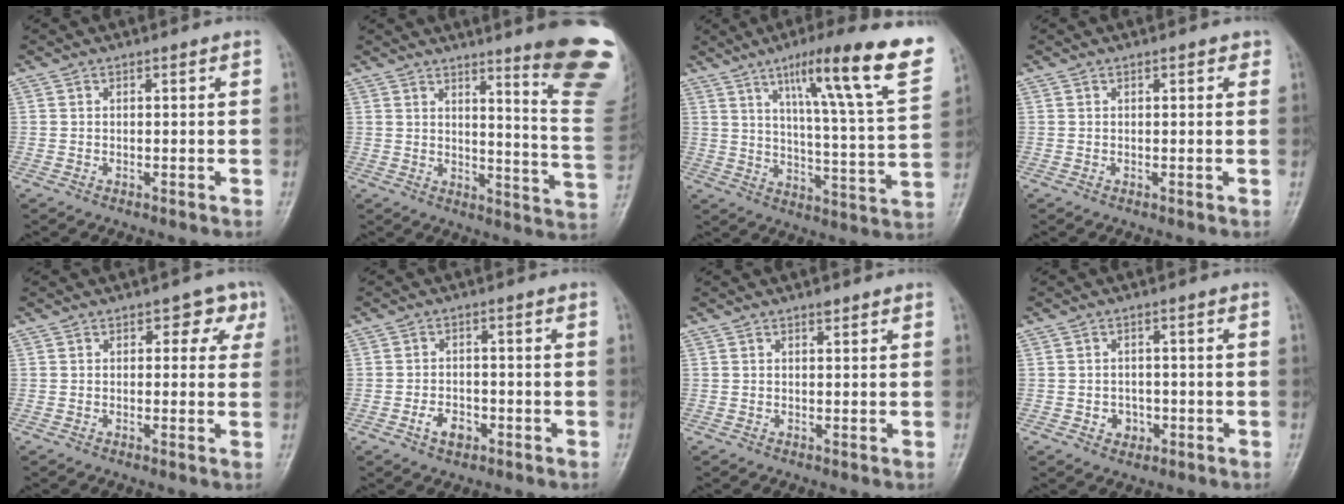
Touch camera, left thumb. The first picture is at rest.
{"total": 18.0, "force": [12.3, 1.6, 13.1], "torque": [-0.132, -0.103, 0.146]}
{"total": 22.6, "force": [12.2, 2.5, 18.8], "torque": [-0.251, -0.035, 0.178]}
{"total": 1.1, "force": [0.6, 0.6, 0.7], "torque": [-0.004, 0.000, 0.003]}
{"total": 3.9, "force": [1.5, 2.7, 2.4], "torque": [0.006, 0.000, 0.008]}
{"total": 3.8, "force": [-1.9, 2.4, 2.1], "torque": [-0.029, 0.012, -0.033]}
{"total": 1.0, "force": [0.7, 0.3, 0.5], "torque": [-0.008, -0.004, 0.010]}
{"total": 2.9, "force": [-1.1, 2.5, 1.0], "torque": [0.001, 0.006, -0.012]}